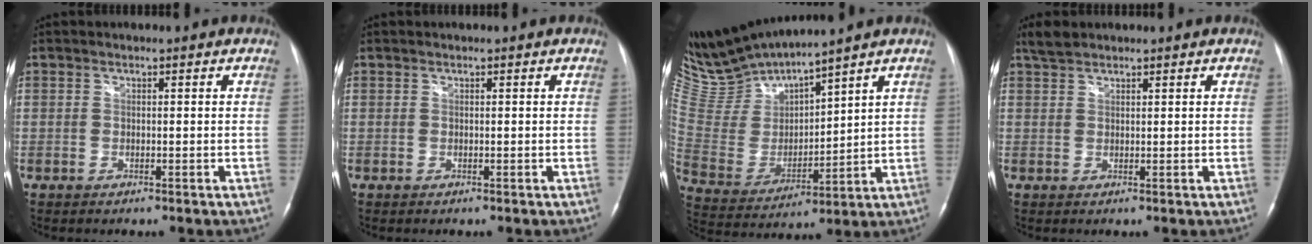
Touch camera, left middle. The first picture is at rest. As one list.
[{"total": 0.0}, {"total": 12.2, "force": [11.8, -0.5, 2.9], "torque": [-0.084, -0.004, 0.256]}, {"total": 2.3, "force": [2.1, 0.7, 0.8], "torque": [-0.021, 0.012, 0.042]}]